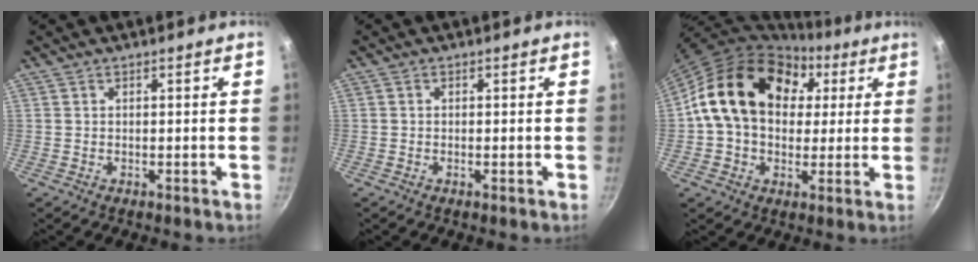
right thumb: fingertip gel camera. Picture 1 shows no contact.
{"total": 0.8, "force": [-0.3, 0.2, 0.7], "torque": [-0.014, 0.003, -0.007]}
{"total": 20.0, "force": [4.8, 15.0, 12.3], "torque": [-0.185, 0.023, 0.070]}